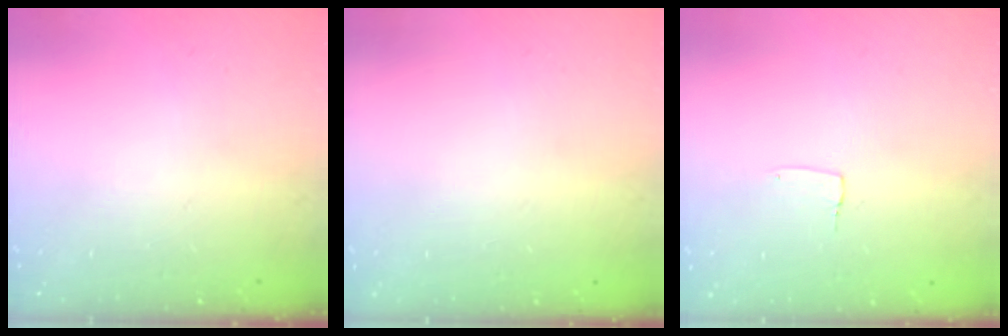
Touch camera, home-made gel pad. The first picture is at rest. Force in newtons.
{"total": 0.5, "press": 0.5, "slide": 0.1}
{"total": 3.3, "press": 3.3, "slide": 0.1}